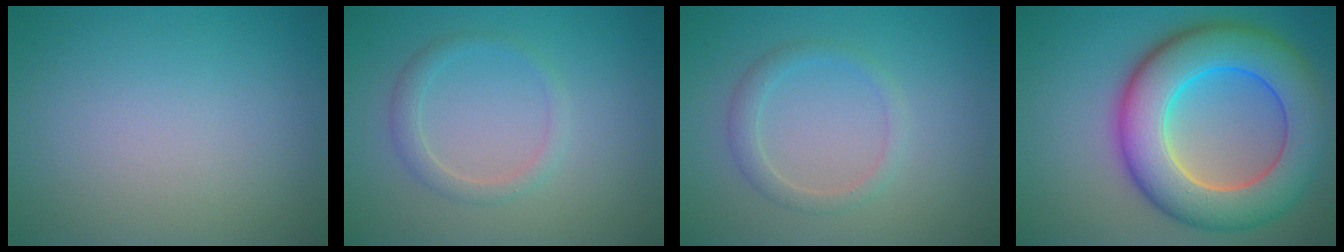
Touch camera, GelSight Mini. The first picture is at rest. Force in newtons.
{"total": 1.7, "press": 1.7, "slide": 0.0}
{"total": 1.8, "press": 1.8, "slide": 0.1}
{"total": 11.2, "press": 11.2, "slide": 0.5}